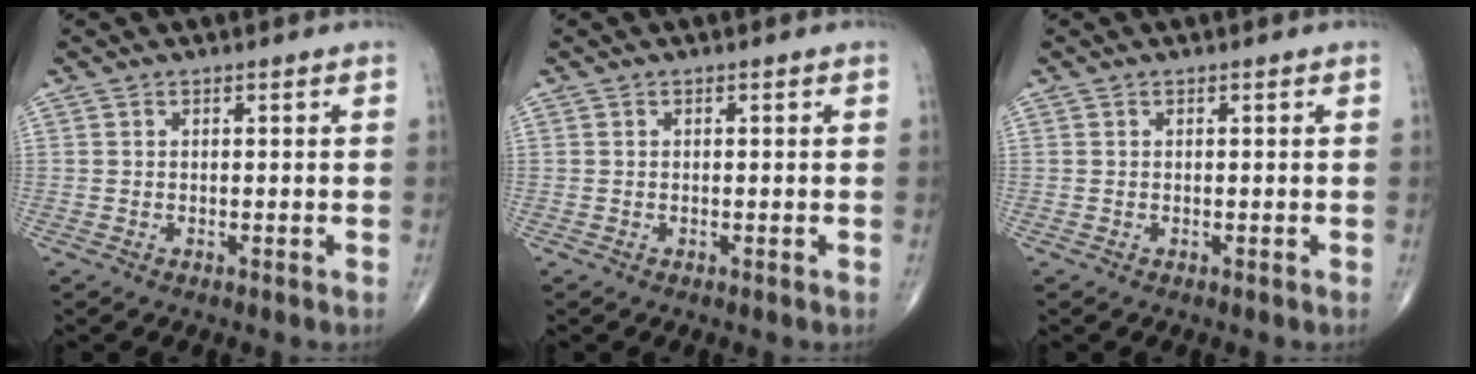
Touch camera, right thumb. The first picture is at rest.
{"total": 0.0}
{"total": 0.0}